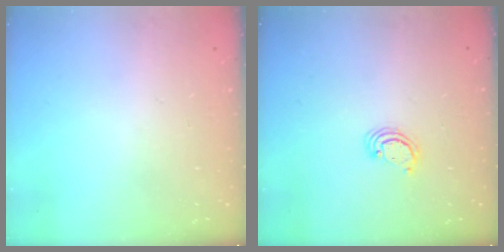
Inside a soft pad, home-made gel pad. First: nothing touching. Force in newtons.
{"total": 2.6, "press": 2.5, "slide": 0.3}